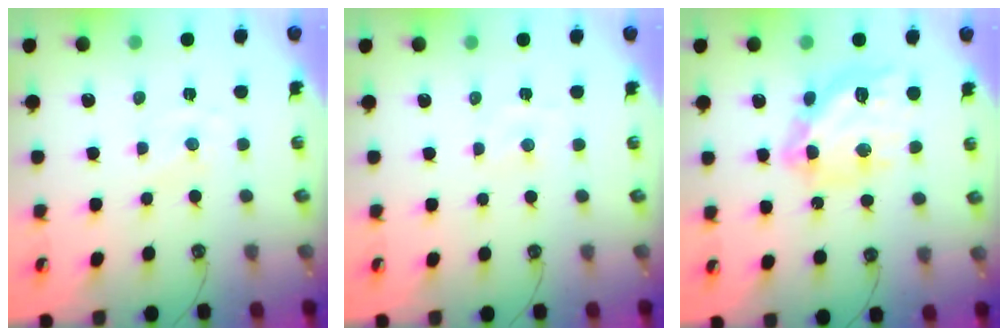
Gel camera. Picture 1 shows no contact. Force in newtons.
{"total": 2.0, "press": 1.9, "slide": 0.3}
{"total": 17.8, "press": 17.7, "slide": 1.7}